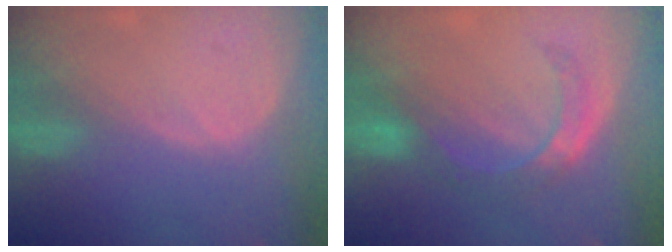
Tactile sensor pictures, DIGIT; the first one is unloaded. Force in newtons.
{"total": 5.6, "press": 5.5, "slide": 0.7}